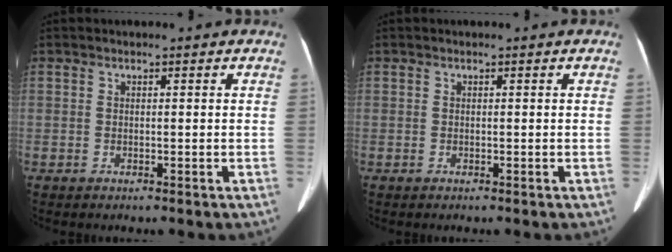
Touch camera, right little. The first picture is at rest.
{"total": 0.0}